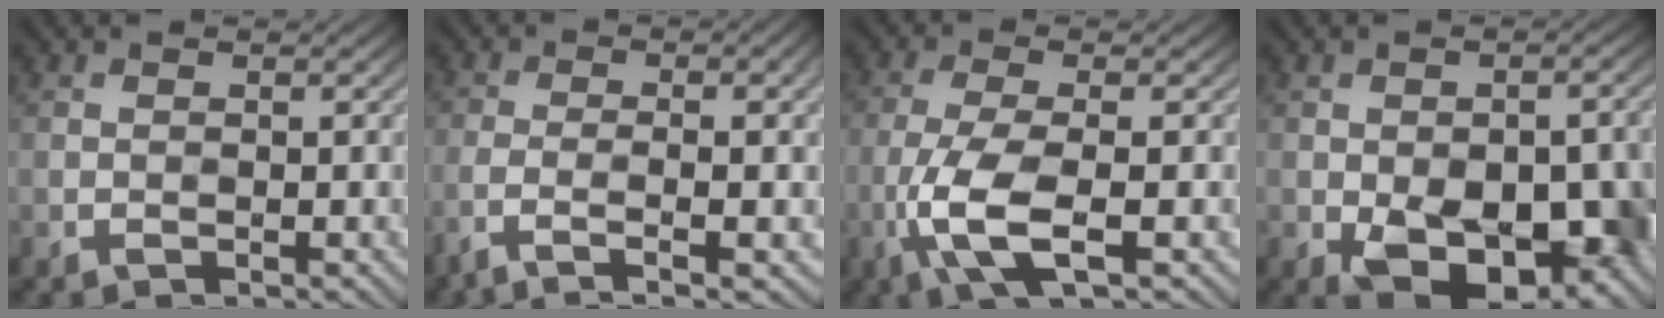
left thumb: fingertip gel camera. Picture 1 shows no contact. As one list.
[{"total": 6.4, "force": [-1.8, 1.8, 5.9], "torque": [-0.094, -0.001, -0.040]}, {"total": 6.5, "force": [-2.0, 2.0, 5.9], "torque": [-0.131, 0.003, -0.051]}, {"total": 13.6, "force": [-4.7, 7.7, 10.1], "torque": [-0.128, -0.025, -0.054]}]